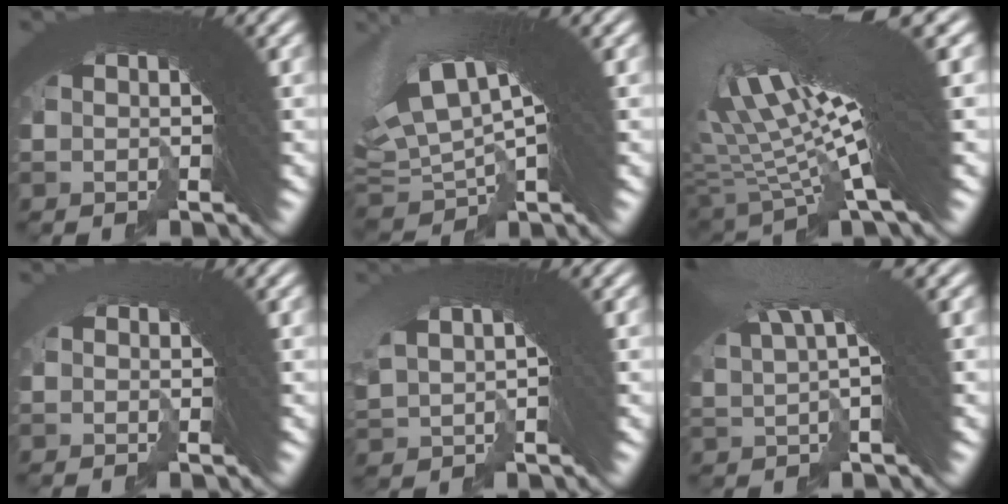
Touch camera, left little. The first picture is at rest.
{"total": 4.1, "force": [2.2, 2.6, 2.3], "torque": [-0.054, 0.000, 0.047]}
{"total": 13.2, "force": [6.2, 3.6, 11.1], "torque": [-0.188, 0.031, 0.101]}
{"total": 2.6, "force": [-1.3, -0.8, -2.1], "torque": [0.033, -0.011, -0.020]}
{"total": 1.7, "force": [1.6, 0.1, -0.6], "torque": [0.019, 0.004, 0.035]}
{"total": 4.1, "force": [3.0, -0.9, 2.7], "torque": [-0.040, 0.027, 0.050]}